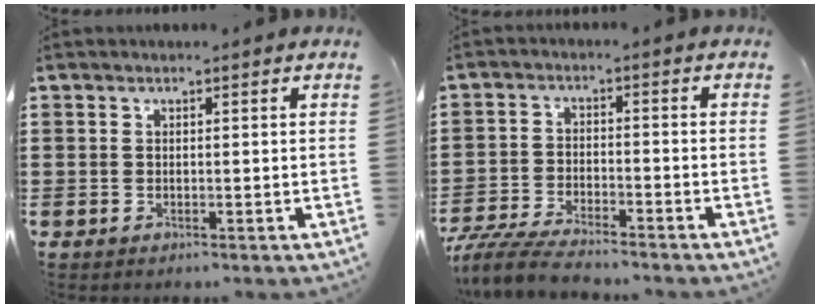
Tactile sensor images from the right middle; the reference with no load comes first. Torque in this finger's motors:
{"motor_torque": [0.80, 0.19, 0.53, 0.16]}